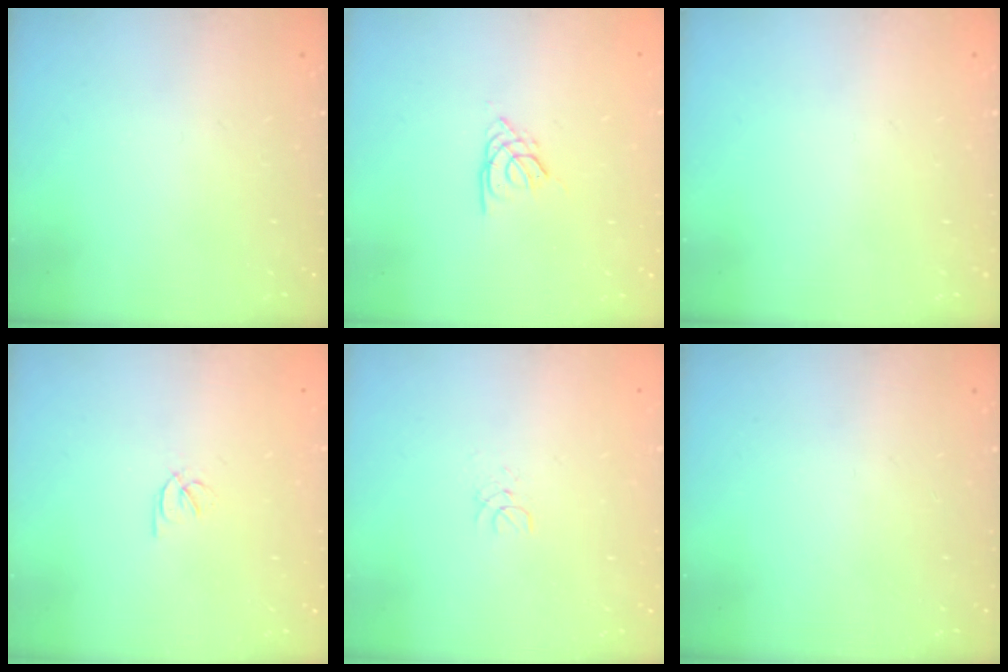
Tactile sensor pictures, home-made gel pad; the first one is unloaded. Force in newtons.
{"total": 3.2, "press": 3.1, "slide": 0.7}
{"total": 0.0}
{"total": 2.1, "press": 2.1, "slide": 0.4}
{"total": 1.3, "press": 1.3, "slide": 0.1}
{"total": 0.0}